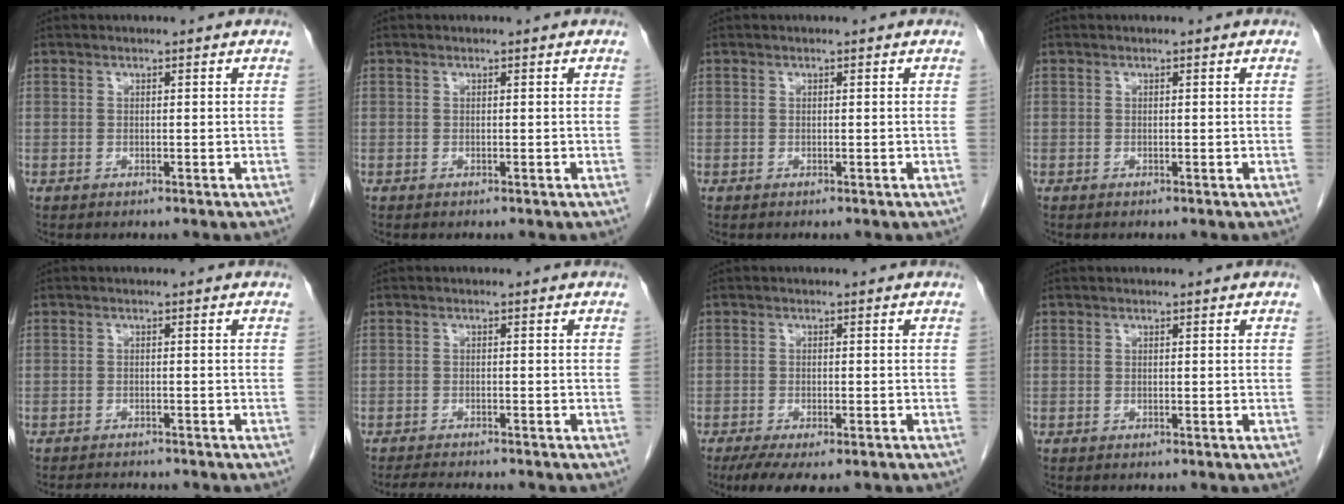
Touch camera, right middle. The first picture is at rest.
{"total": 0.0}
{"total": 0.0}
{"total": 0.0}
{"total": 3.8, "force": [-3.6, 0.6, 1.0], "torque": [-0.014, -0.008, -0.052]}
{"total": 5.2, "force": [-4.8, 0.4, 1.9], "torque": [-0.028, -0.013, -0.073]}
{"total": 7.0, "force": [-4.9, 2.2, 4.4], "torque": [-0.065, -0.014, -0.076]}
{"total": 0.0}